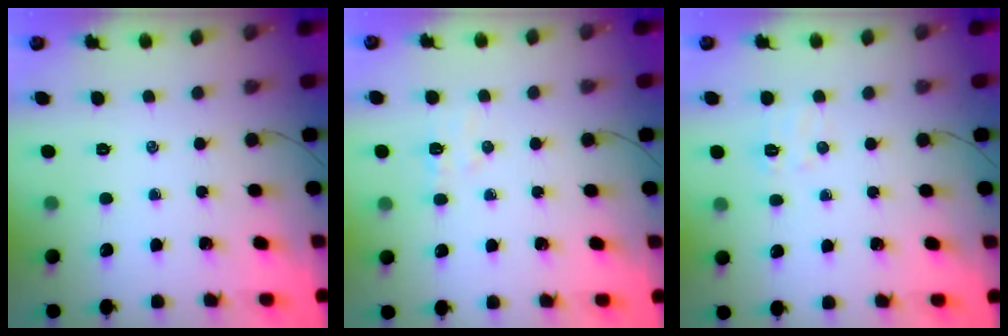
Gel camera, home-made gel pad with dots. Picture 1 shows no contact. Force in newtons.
{"total": 5.3, "press": 5.1, "slide": 1.2}
{"total": 4.9, "press": 4.7, "slide": 1.3}